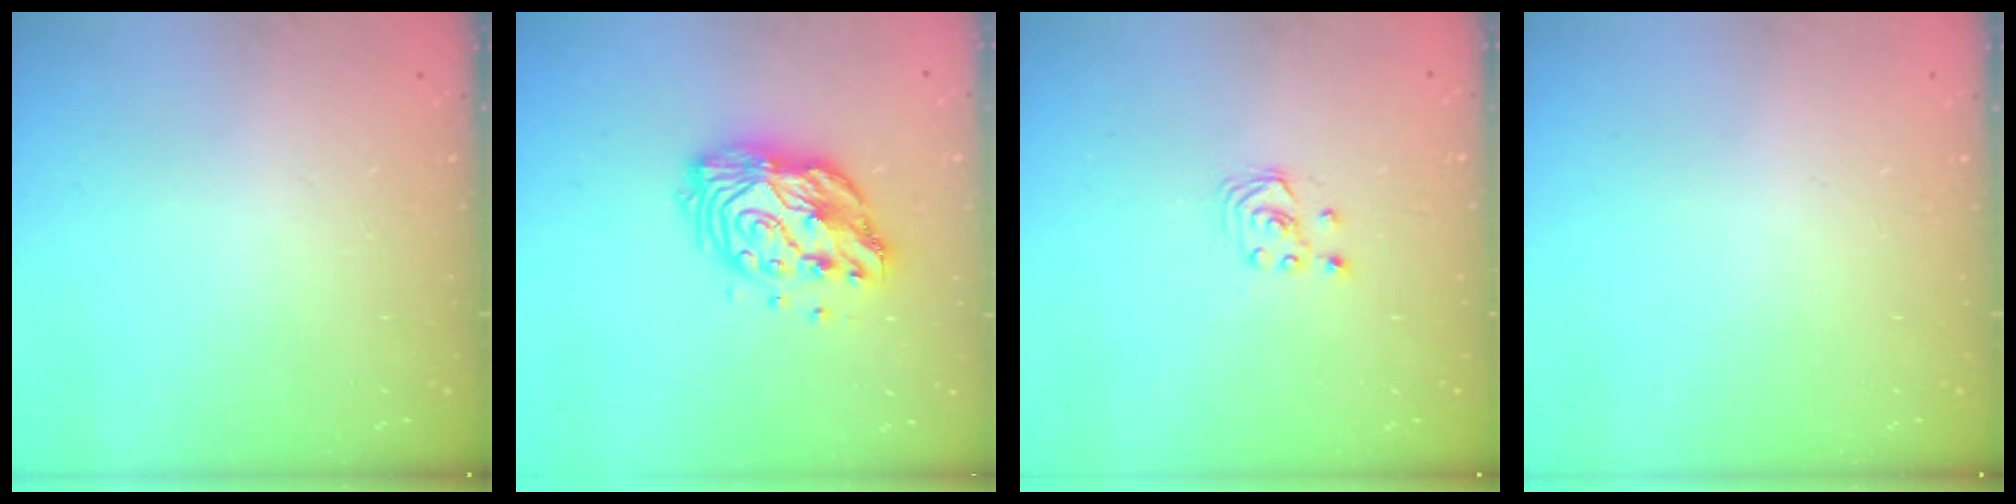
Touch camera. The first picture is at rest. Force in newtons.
{"total": 13.4, "press": 13.4, "slide": 1.2}
{"total": 1.8, "press": 1.8, "slide": 0.2}
{"total": 0.0}